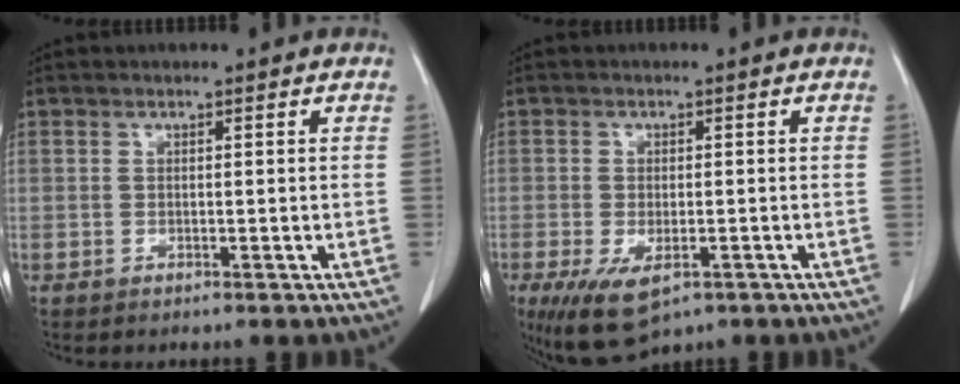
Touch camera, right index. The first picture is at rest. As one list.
[{"total": 8.0, "force": [-4.3, 3.6, 5.7], "torque": [-0.104, -0.018, -0.065]}]